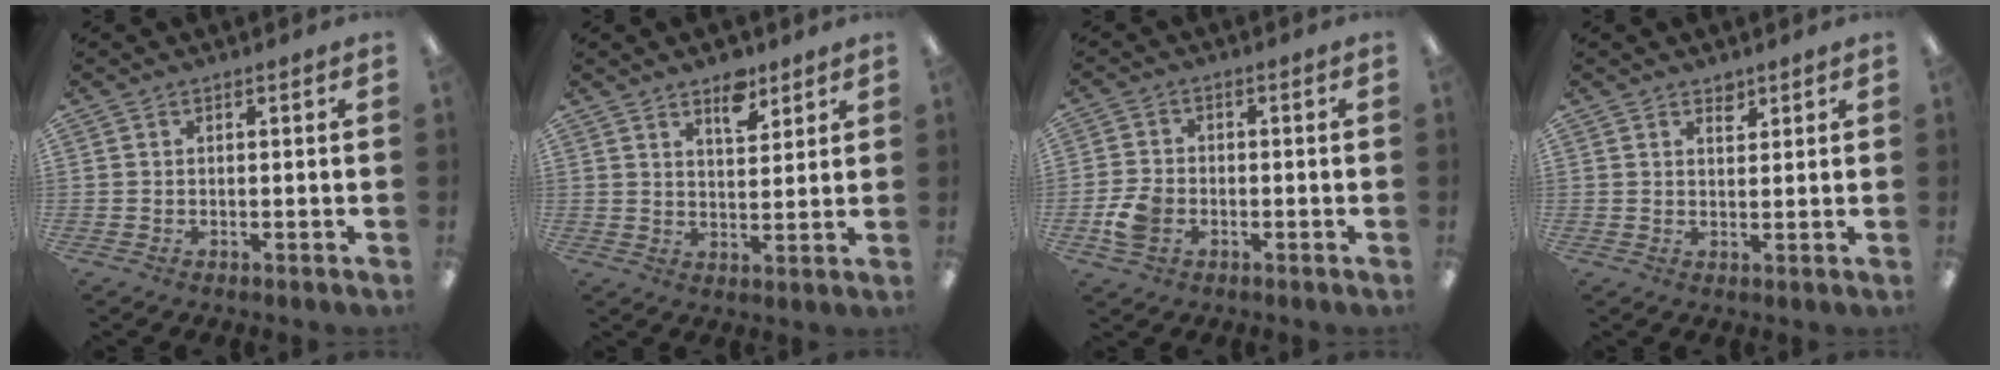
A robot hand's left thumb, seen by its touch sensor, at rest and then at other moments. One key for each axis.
{"total": 6.6, "fx": 4.7, "fy": 3.3, "fz": 3.2, "tx": -0.029, "ty": -0.028, "tz": 0.078}
{"total": 6.1, "fx": -2.1, "fy": 4.4, "fz": 3.7, "tx": -0.075, "ty": 0.003, "tz": -0.040}
{"total": 2.4, "fx": 1.9, "fy": 1.2, "fz": 0.8, "tx": -0.003, "ty": -0.011, "tz": 0.032}